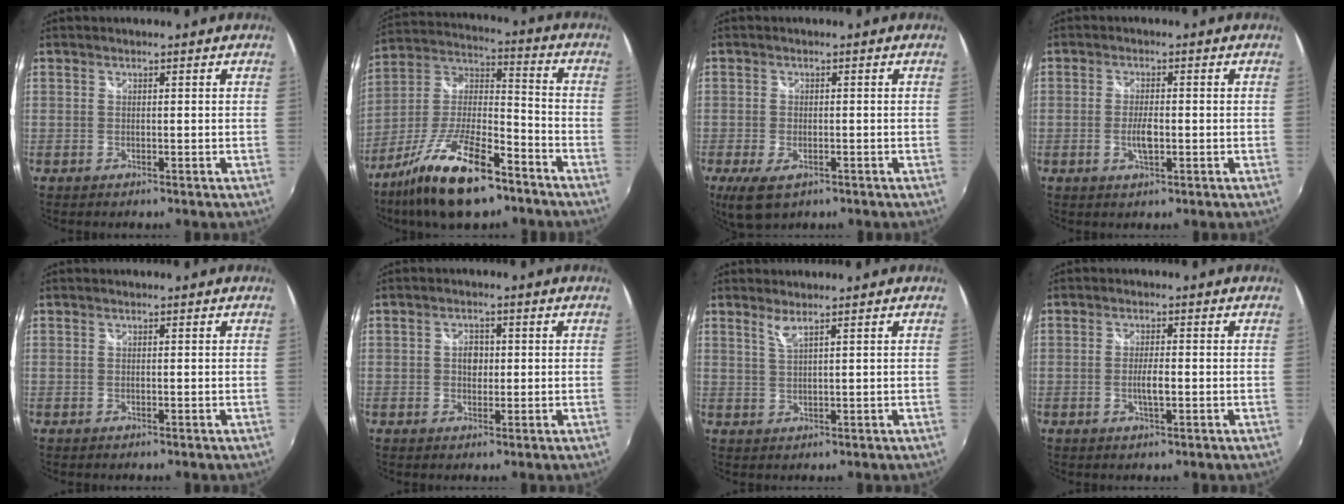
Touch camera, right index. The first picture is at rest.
{"total": 20.2, "force": [-12.6, 7.0, 14.1], "torque": [-0.280, -0.018, -0.228]}
{"total": 5.8, "force": [-3.1, 3.0, 4.0], "torque": [-0.091, -0.021, -0.053]}
{"total": 3.5, "force": [-0.8, 1.2, 3.1], "torque": [-0.062, -0.004, -0.015]}
{"total": 0.0}
{"total": 2.8, "force": [0.1, 2.2, 1.8], "torque": [-0.026, 0.006, 0.000]}
{"total": 2.1, "force": [1.5, -0.2, 1.4], "torque": [-0.028, -0.004, 0.028]}
{"total": 2.8, "force": [-0.6, 0.5, 2.6], "torque": [-0.049, -0.003, -0.011]}